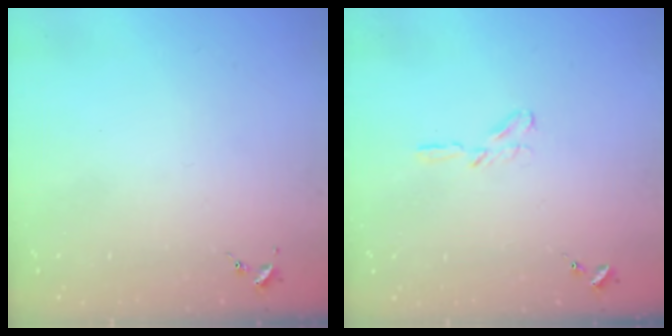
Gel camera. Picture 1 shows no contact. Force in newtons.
{"total": 3.7, "press": 3.7, "slide": 0.4}